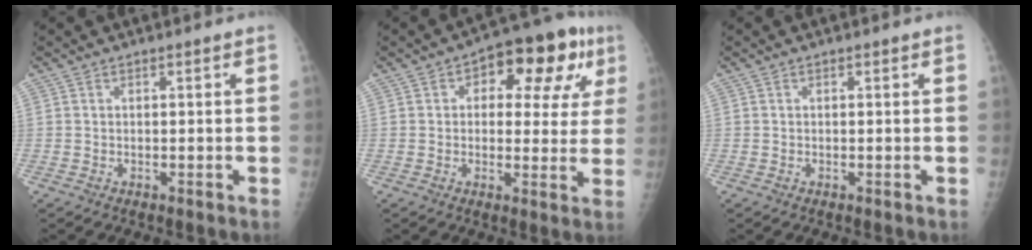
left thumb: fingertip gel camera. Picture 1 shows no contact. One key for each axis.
{"total": 14.6, "fx": 5.4, "fy": 7.8, "fz": 11.1, "tx": -0.091, "ty": 0.014, "tz": 0.062}
{"total": 0.0}